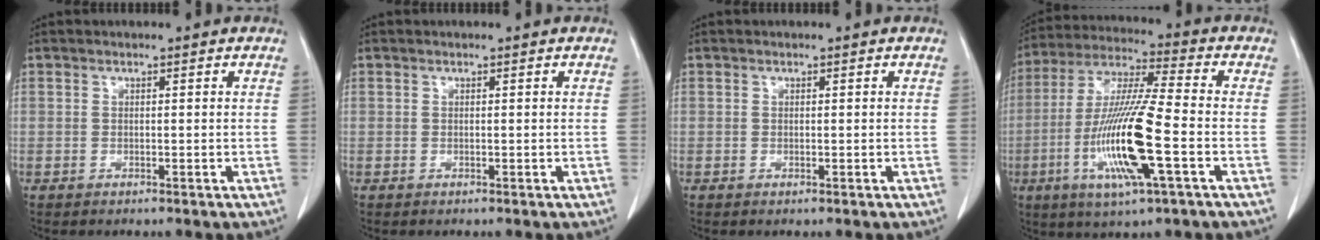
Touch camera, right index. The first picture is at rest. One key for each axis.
{"total": 0.0}
{"total": 0.0}
{"total": 16.0, "fx": -4.5, "fy": 0.8, "fz": 15.4, "tx": -0.314, "ty": -0.016, "tz": -0.086}